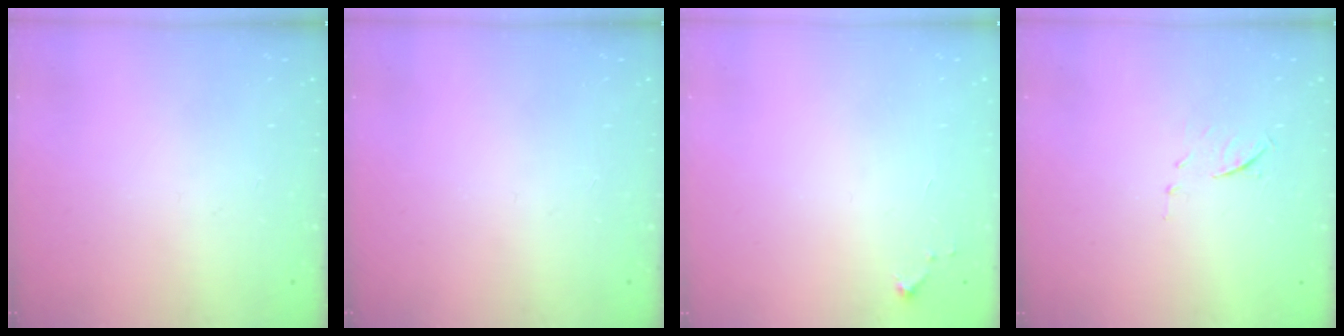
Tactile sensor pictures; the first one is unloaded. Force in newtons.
{"total": 0.0}
{"total": 3.5, "press": 3.5, "slide": 0.3}
{"total": 6.3, "press": 6.2, "slide": 0.6}